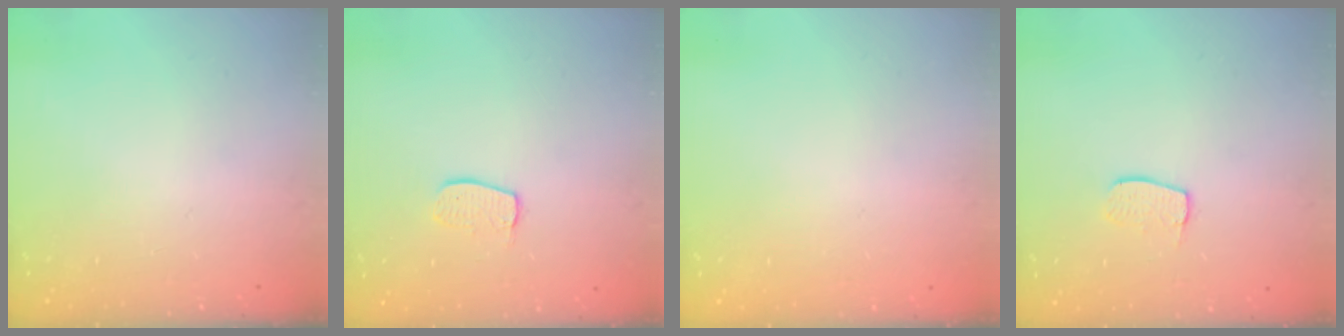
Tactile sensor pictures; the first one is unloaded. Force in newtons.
{"total": 7.1, "press": 7.1, "slide": 0.3}
{"total": 0.0}
{"total": 6.8, "press": 6.8, "slide": 0.4}